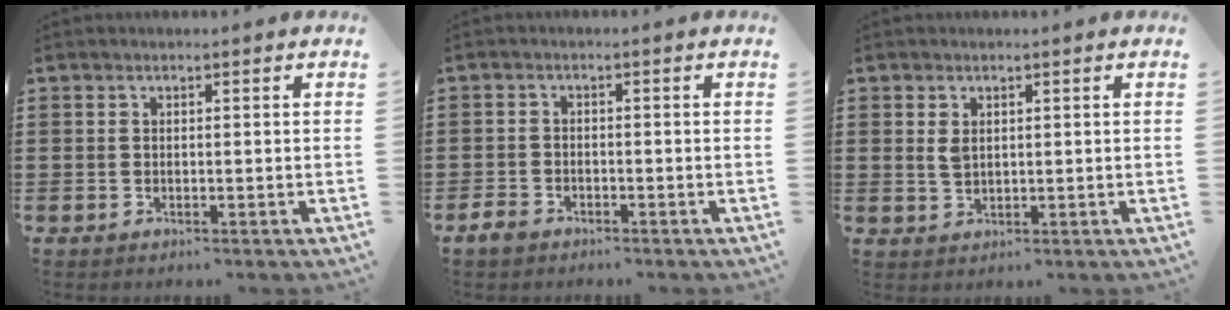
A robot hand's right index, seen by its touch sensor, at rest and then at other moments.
{"total": 1.9, "force": [-1.6, 0.9, 0.6], "torque": [-0.022, 0.002, -0.035]}
{"total": 2.3, "force": [0.9, 1.4, 1.5], "torque": [-0.035, 0.004, 0.016]}